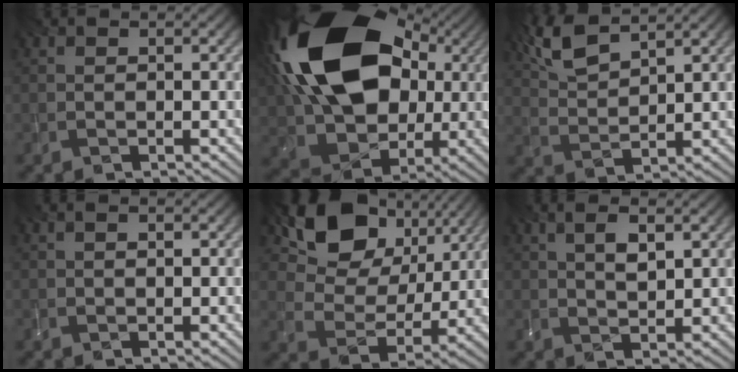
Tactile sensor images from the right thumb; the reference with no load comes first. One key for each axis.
{"total": 22.3, "fx": 5.0, "fy": 15.8, "fz": 14.9, "tx": -0.326, "ty": 0.018, "tz": 0.092}
{"total": 6.9, "fx": 4.9, "fy": 2.0, "fz": 4.5, "tx": -0.113, "ty": 0.011, "tz": 0.103}
{"total": 1.1, "fx": 0.3, "fy": 0.6, "fz": 0.9, "tx": -0.017, "ty": 0.001, "tz": 0.003}
{"total": 13.5, "fx": 7.3, "fy": 8.9, "fz": 7.1, "tx": -0.132, "ty": 0.005, "tz": 0.125}
{"total": 3.7, "fx": 1.5, "fy": 1.5, "fz": 3.1, "tx": -0.065, "ty": 0.001, "tz": 0.031}